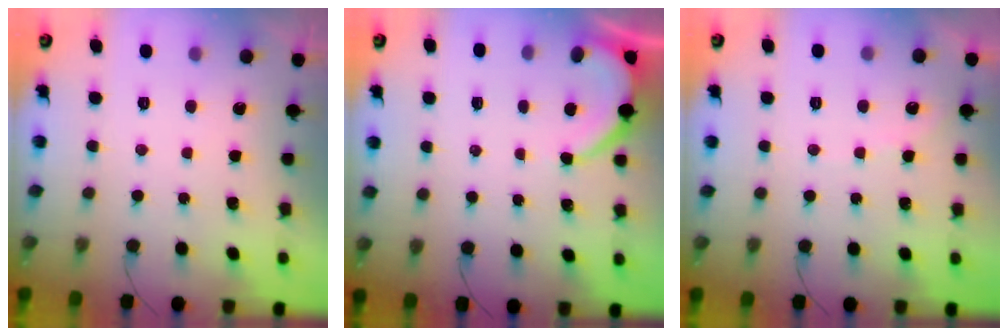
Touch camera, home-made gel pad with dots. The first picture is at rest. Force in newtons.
{"total": 3.1, "press": 3.0, "slide": 0.4}
{"total": 4.9, "press": 4.8, "slide": 0.9}